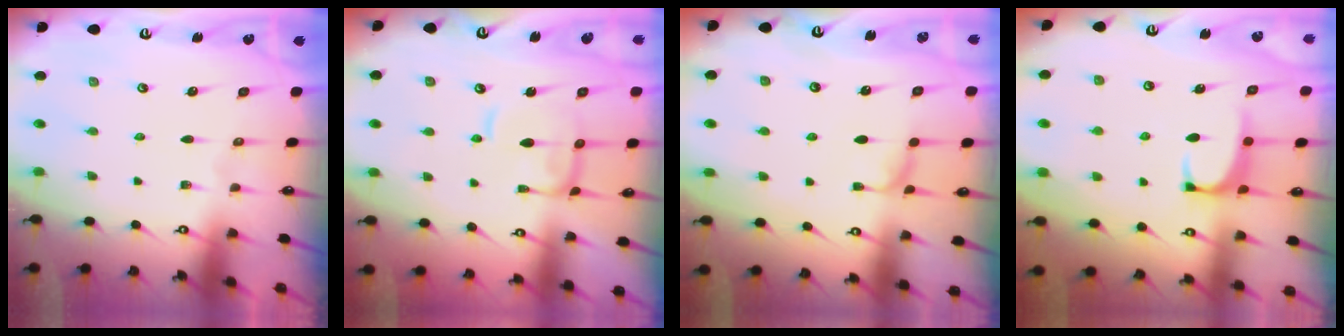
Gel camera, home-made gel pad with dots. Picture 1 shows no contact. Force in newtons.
{"total": 2.8, "press": 2.7, "slide": 0.5}
{"total": 1.6, "press": 1.5, "slide": 0.6}
{"total": 1.0, "press": 0.4, "slide": 0.9}